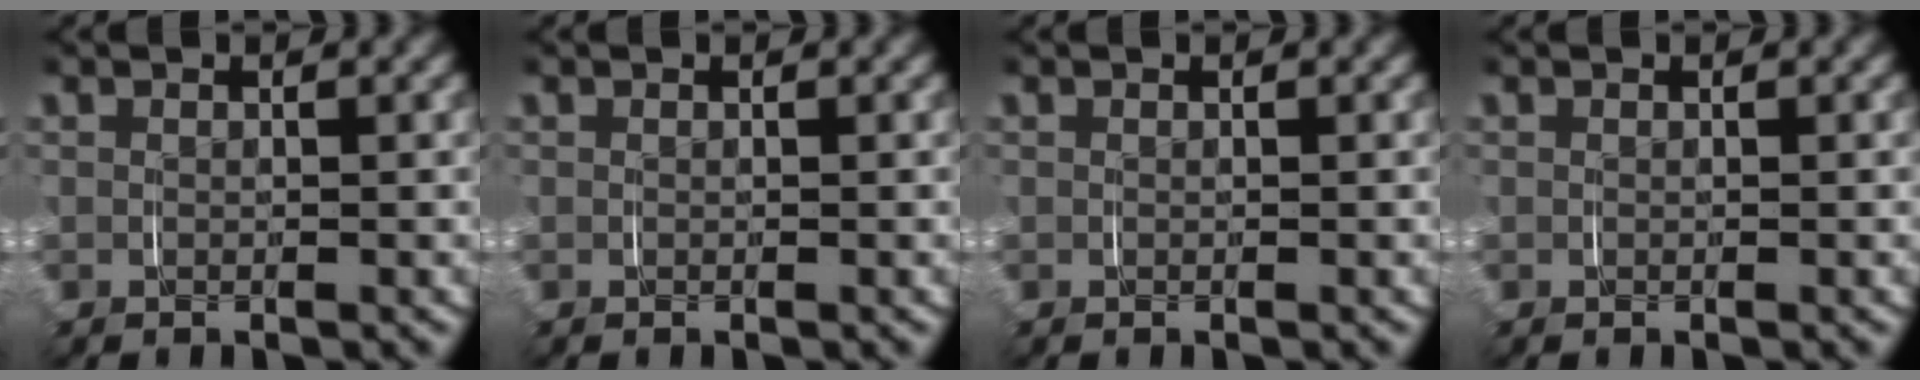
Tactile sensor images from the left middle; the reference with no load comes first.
{"total": 0.0}
{"total": 0.0}
{"total": 0.0}